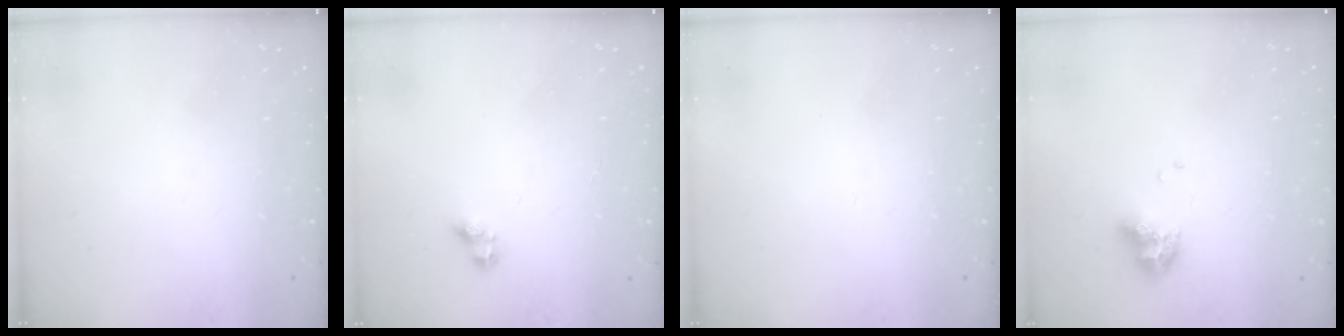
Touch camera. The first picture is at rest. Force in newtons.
{"total": 3.0, "press": 2.9, "slide": 0.9}
{"total": 0.0}
{"total": 9.1, "press": 9.1, "slide": 1.1}